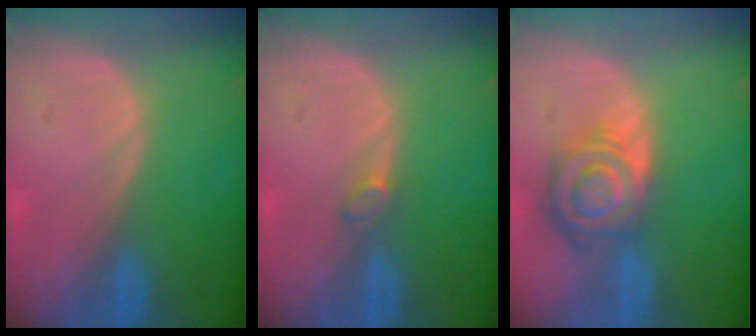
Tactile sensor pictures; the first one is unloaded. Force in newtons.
{"total": 1.4, "press": 1.4, "slide": 0.2}
{"total": 8.5, "press": 7.4, "slide": 4.2}